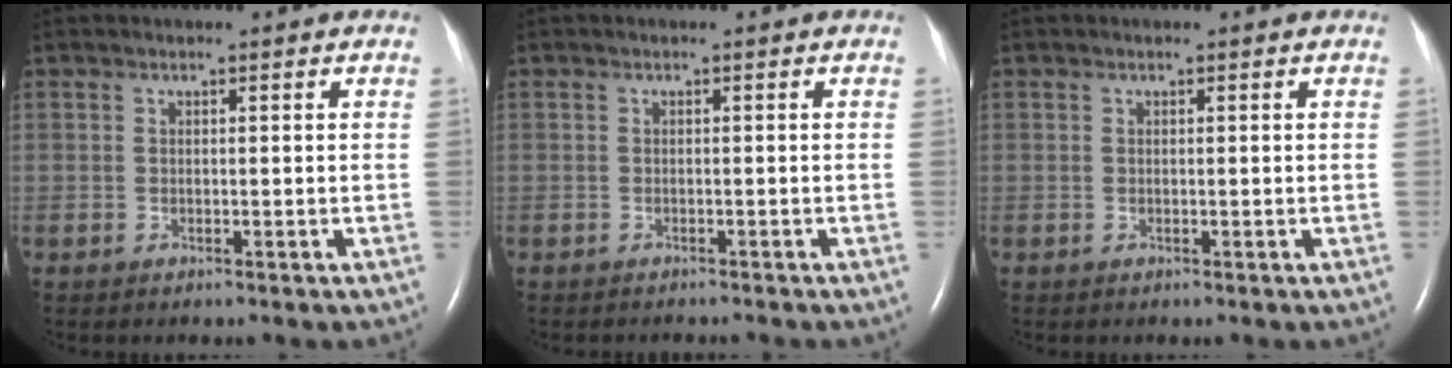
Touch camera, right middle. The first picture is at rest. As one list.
[{"total": 2.4, "force": [-2.3, 0.1, 0.7], "torque": [-0.009, -0.004, -0.028]}, {"total": 0.0}]